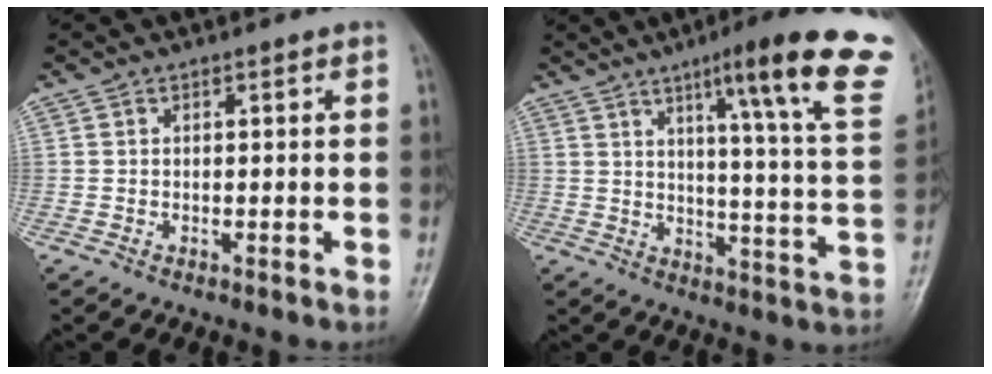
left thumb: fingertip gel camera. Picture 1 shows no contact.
{"total": 22.3, "force": [12.9, 2.5, 18.0], "torque": [-0.223, -0.053, 0.161]}